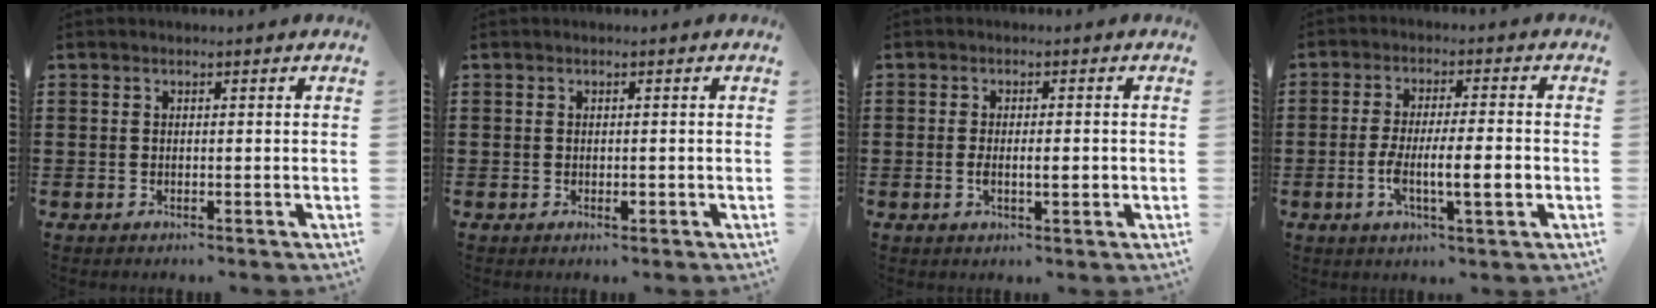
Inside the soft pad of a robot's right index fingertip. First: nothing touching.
{"total": 1.0, "force": [-0.2, 0.5, 0.8], "torque": [-0.015, -0.003, -0.003]}
{"total": 3.6, "force": [-0.6, 1.0, 3.4], "torque": [-0.060, 0.001, -0.011]}
{"total": 7.6, "force": [-1.8, 1.5, 7.2], "torque": [-0.127, -0.002, -0.032]}